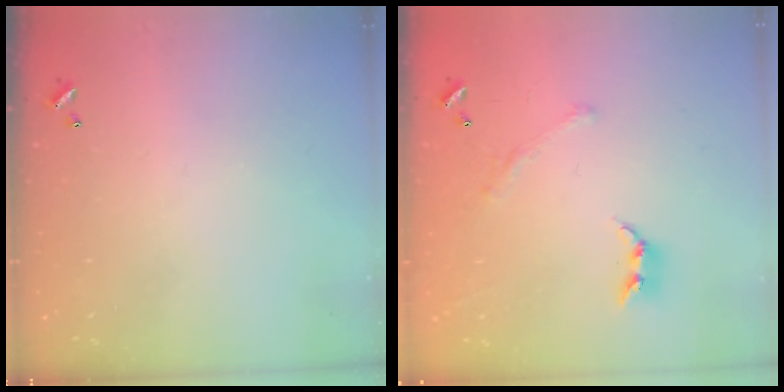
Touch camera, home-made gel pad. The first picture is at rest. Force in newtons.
{"total": 2.3, "press": 2.0, "slide": 1.0}